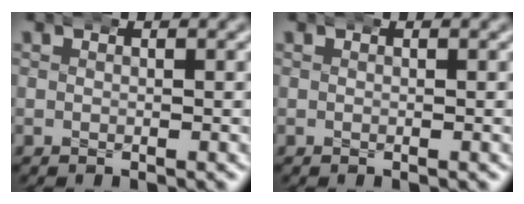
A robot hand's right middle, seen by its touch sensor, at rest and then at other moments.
{"total": 0.0}